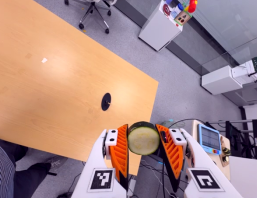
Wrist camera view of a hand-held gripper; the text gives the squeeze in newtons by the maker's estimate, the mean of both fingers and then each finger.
{"total": 12.0, "left": 11.2, "right": 12.8}